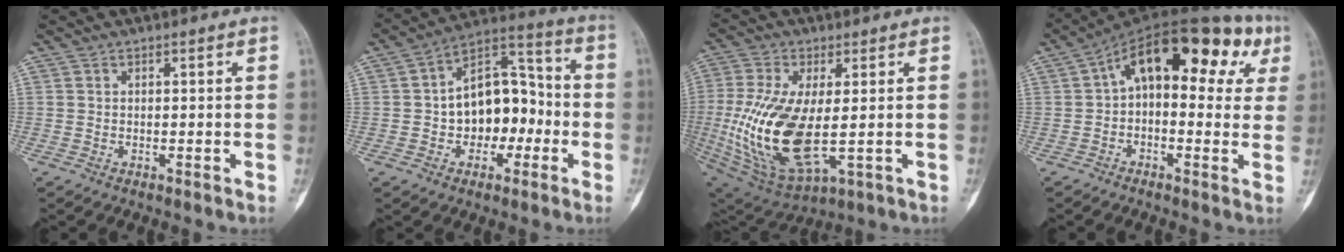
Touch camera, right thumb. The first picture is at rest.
{"total": 14.6, "force": [-2.2, 9.8, 10.6], "torque": [-0.114, 0.050, -0.042]}
{"total": 19.2, "force": [-1.2, 8.5, 17.1], "torque": [-0.368, -0.019, 0.001]}
{"total": 19.0, "force": [5.0, 10.3, 15.2], "torque": [-0.169, 0.047, 0.058]}